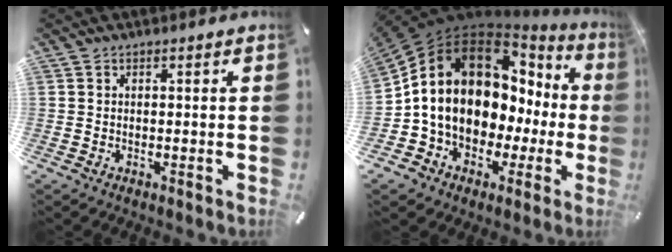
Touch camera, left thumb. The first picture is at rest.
{"total": 14.7, "force": [2.8, 11.6, 8.6], "torque": [-0.168, -0.039, 0.048]}